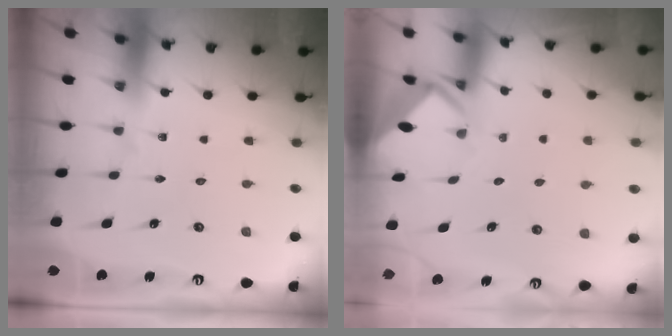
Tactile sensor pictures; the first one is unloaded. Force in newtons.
{"total": 3.1, "press": 3.1, "slide": 0.1}